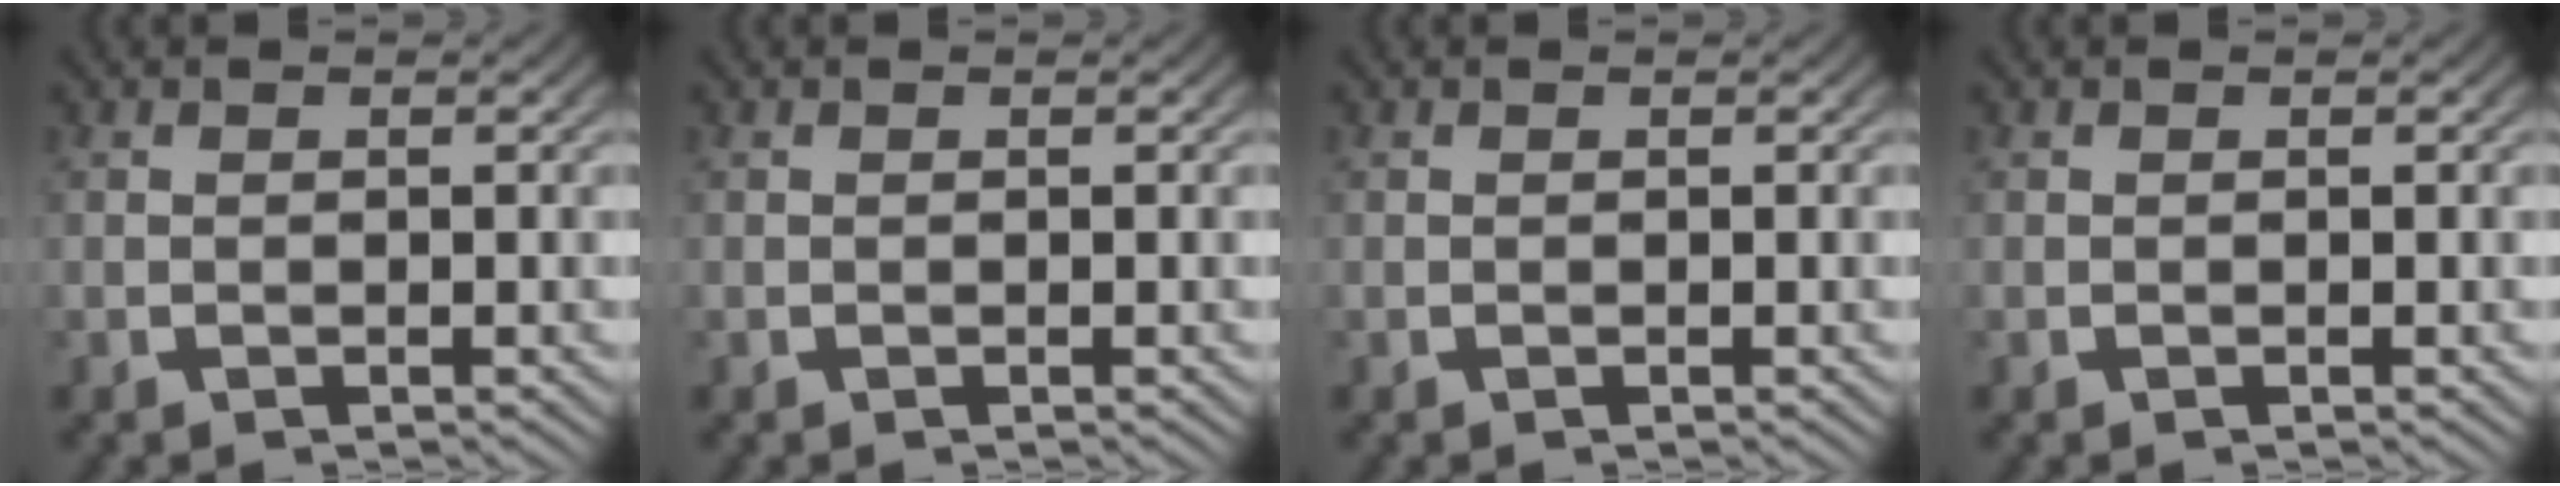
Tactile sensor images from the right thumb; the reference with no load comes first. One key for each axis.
{"total": 0.0}
{"total": 0.0}
{"total": 0.0}